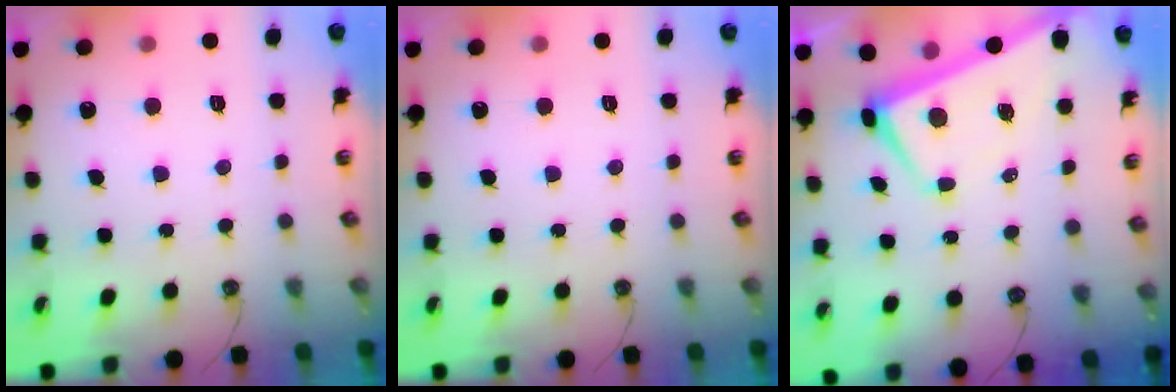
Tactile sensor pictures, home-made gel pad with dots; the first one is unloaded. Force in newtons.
{"total": 0.0}
{"total": 2.3, "press": 2.2, "slide": 0.5}